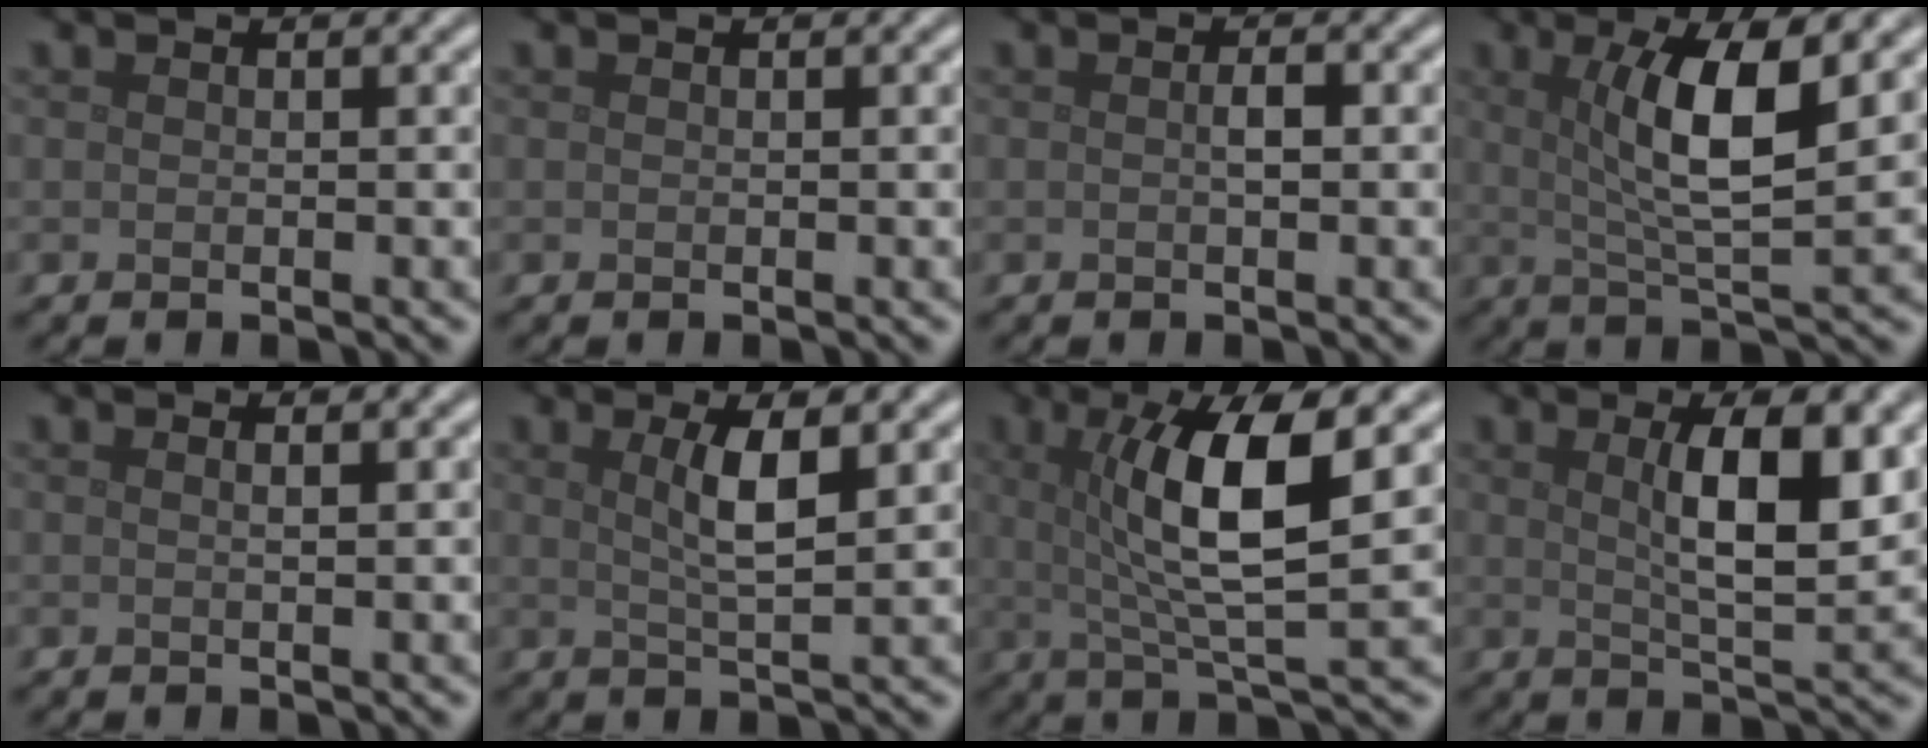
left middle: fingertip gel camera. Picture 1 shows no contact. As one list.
[{"total": 0.0}, {"total": 1.0, "force": [-0.1, 0.3, 0.9], "torque": [-0.017, 0.000, 0.000]}, {"total": 6.9, "force": [1.9, 1.5, 6.4], "torque": [-0.109, -0.002, 0.034]}, {"total": 1.1, "force": [0.5, 0.4, 0.9], "torque": [-0.001, -0.001, -0.001]}, {"total": 3.7, "force": [1.1, 0.8, 3.4], "torque": [-0.062, -0.001, 0.020]}, {"total": 8.3, "force": [1.8, 1.9, 7.9], "torque": [-0.127, -0.005, 0.032]}, {"total": 6.8, "force": [1.8, 1.8, 6.3], "torque": [-0.094, -0.002, 0.032]}]